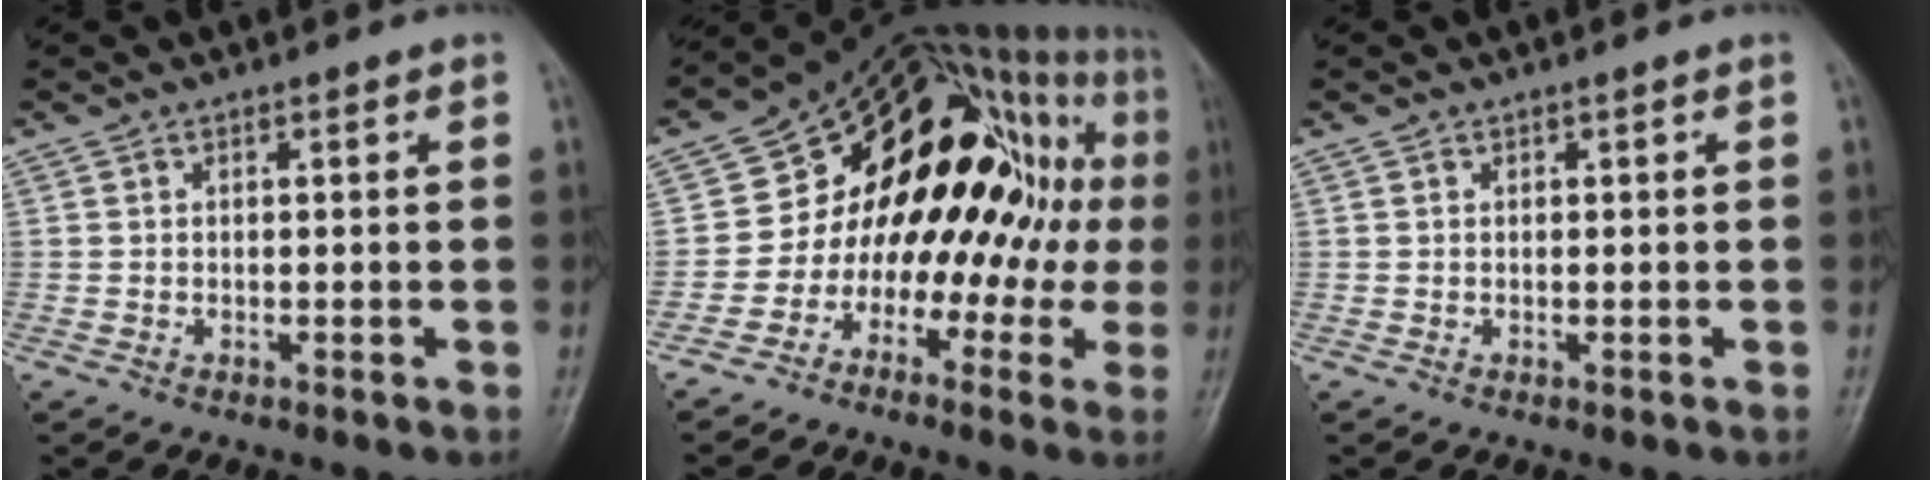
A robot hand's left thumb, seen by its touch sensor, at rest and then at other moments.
{"total": 23.4, "force": [-0.1, 15.1, 17.8], "torque": [-0.181, 0.088, -0.006]}
{"total": 0.0}